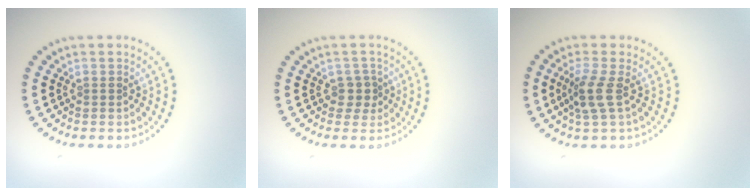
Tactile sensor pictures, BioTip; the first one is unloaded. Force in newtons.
{"total": 1.5, "press": 1.2, "slide": 0.8}
{"total": 2.5, "press": 1.9, "slide": 1.7}